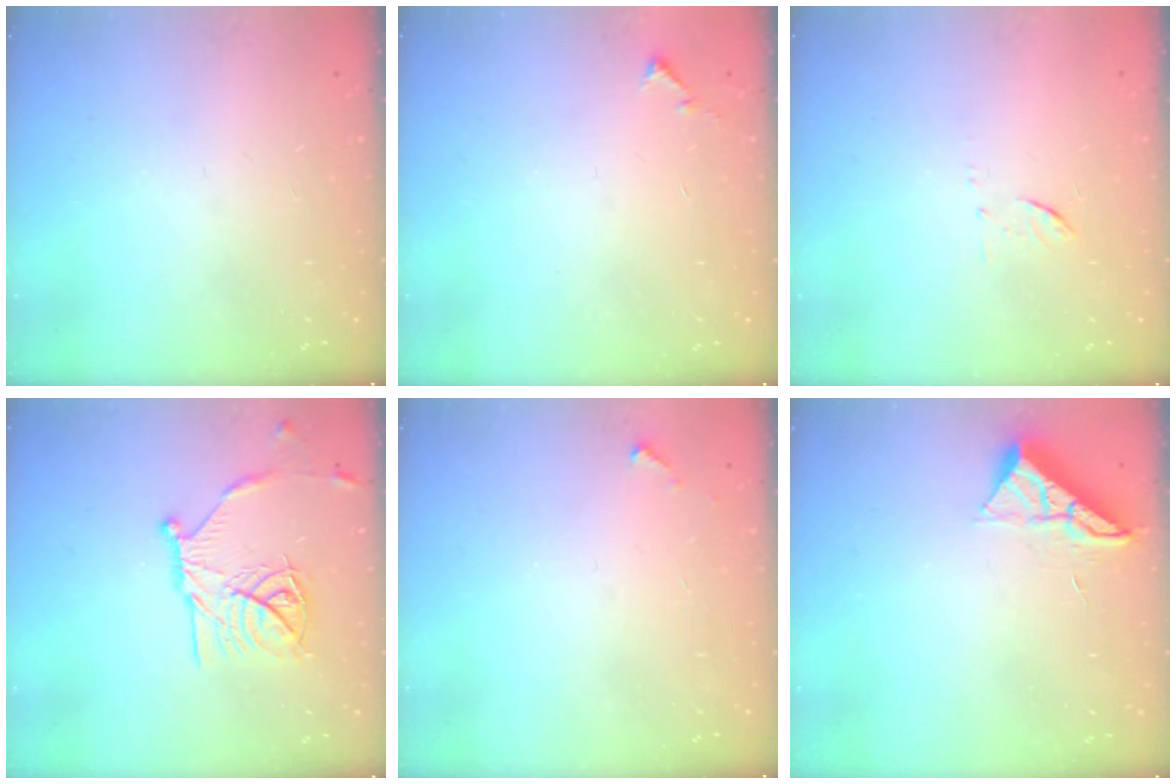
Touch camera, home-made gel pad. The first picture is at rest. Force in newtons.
{"total": 5.8, "press": 5.8, "slide": 0.4}
{"total": 6.0, "press": 6.0, "slide": 0.4}
{"total": 17.0, "press": 17.0, "slide": 1.0}
{"total": 2.8, "press": 2.8, "slide": 0.1}
{"total": 7.1, "press": 7.1, "slide": 0.4}